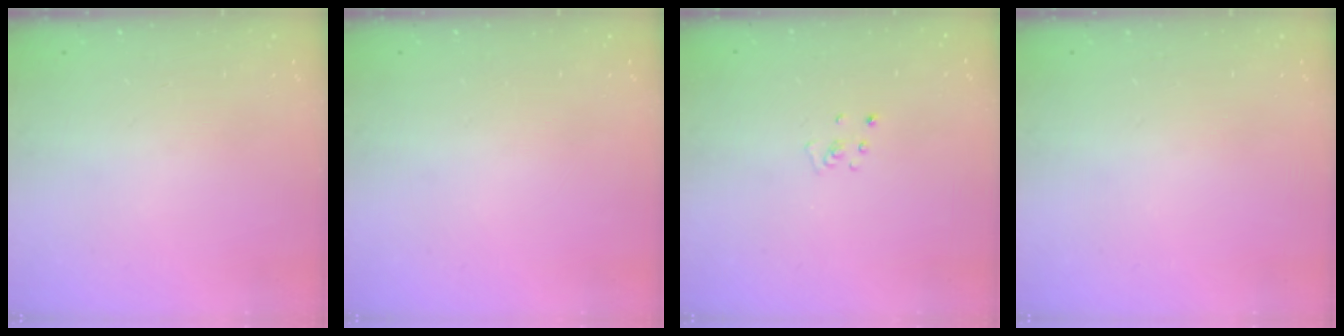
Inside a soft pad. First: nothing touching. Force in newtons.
{"total": 0.0}
{"total": 2.2, "press": 2.2, "slide": 0.2}
{"total": 0.0}